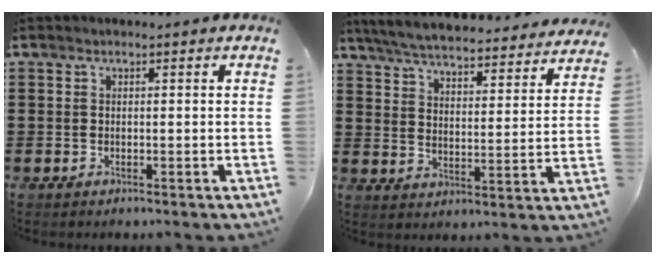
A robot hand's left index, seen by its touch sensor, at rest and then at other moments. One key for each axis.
{"total": 5.6, "fx": 5.5, "fy": -0.2, "fz": 1.0, "tx": -0.045, "ty": -0.039, "tz": 0.093}